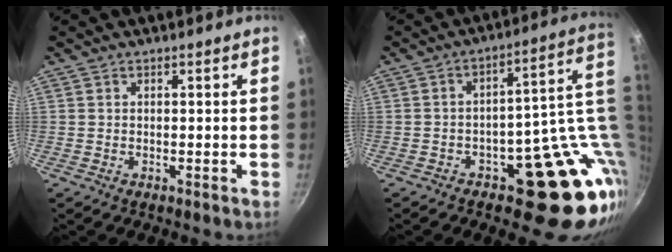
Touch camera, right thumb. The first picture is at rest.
{"total": 16.2, "force": [-1.1, 10.2, 12.5], "torque": [-0.069, 0.026, -0.004]}